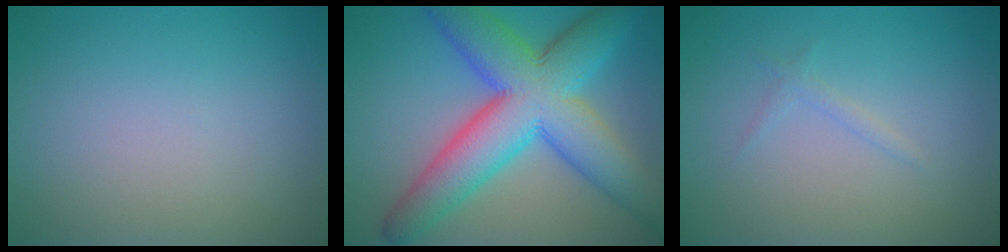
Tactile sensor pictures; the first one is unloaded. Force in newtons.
{"total": 11.3, "press": 11.3, "slide": 0.2}
{"total": 0.8, "press": 0.8, "slide": 0.0}